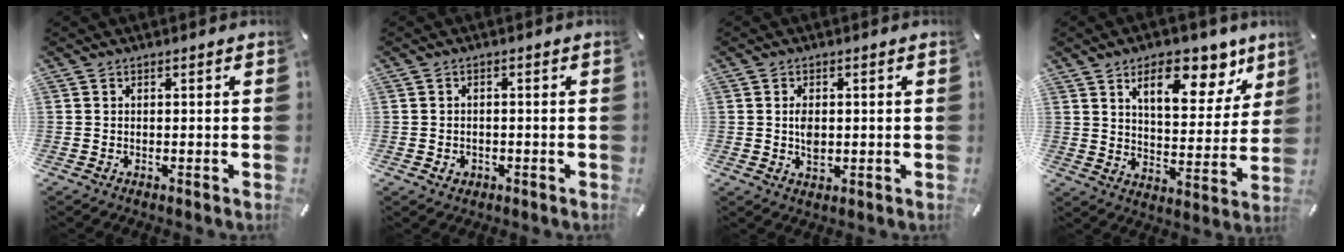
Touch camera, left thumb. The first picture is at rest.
{"total": 2.2, "force": [-0.6, 1.9, 0.7], "torque": [-0.006, 0.002, -0.016]}
{"total": 3.6, "force": [0.2, 2.3, 2.7], "torque": [-0.041, -0.002, -0.001]}
{"total": 15.0, "force": [9.4, 7.4, 9.0], "torque": [-0.123, -0.054, 0.156]}